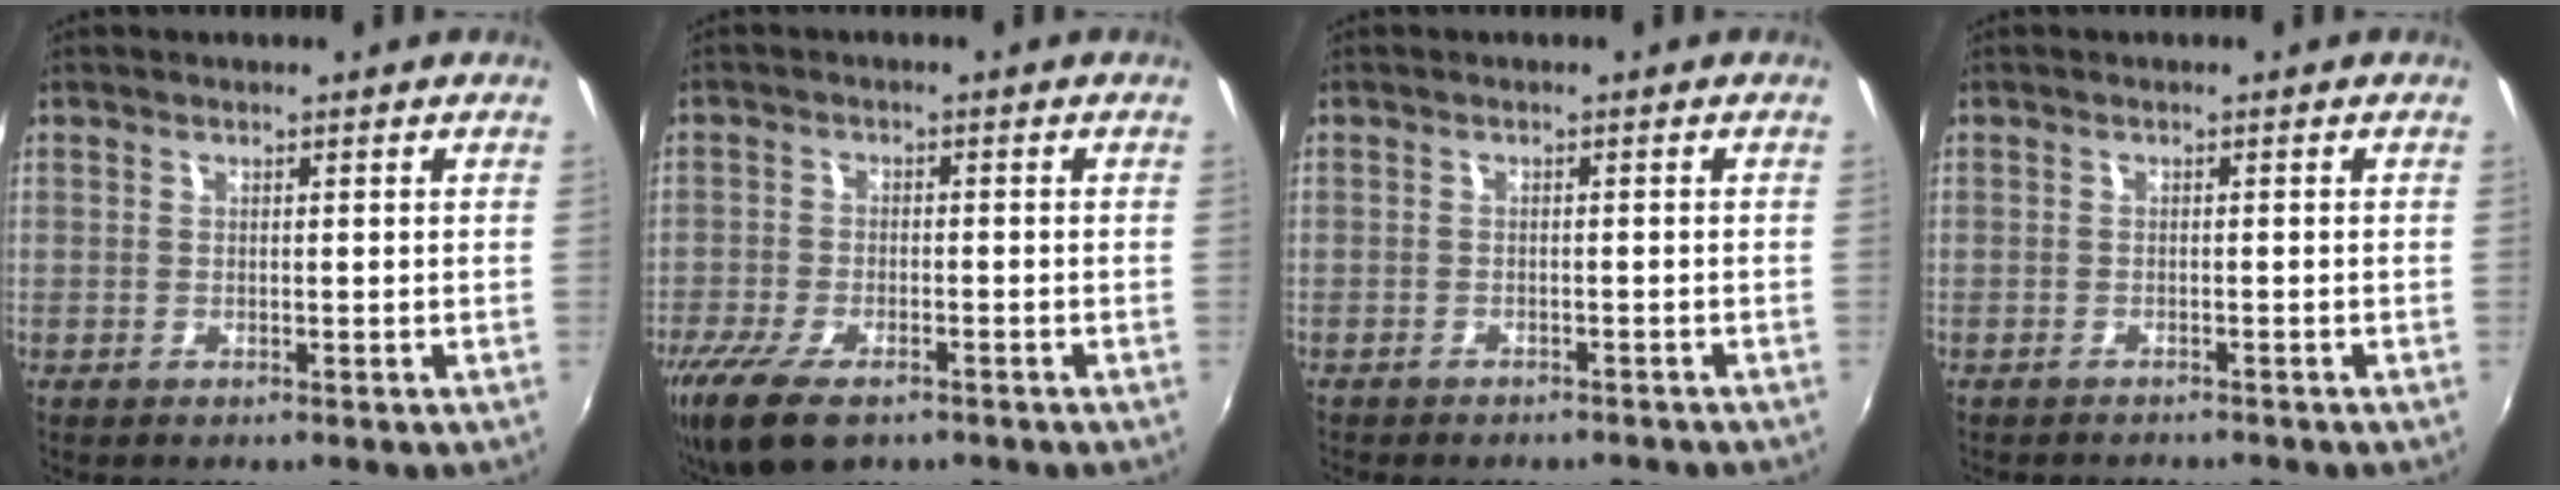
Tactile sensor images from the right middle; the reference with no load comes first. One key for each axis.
{"total": 11.6, "fx": -7.7, "fy": 4.9, "fz": 7.2, "tx": -0.176, "ty": -0.040, "tz": -0.139}
{"total": 5.0, "fx": -4.5, "fy": 1.4, "fz": 1.6, "tx": -0.042, "ty": -0.016, "tz": -0.064}
{"total": 3.0, "fx": -2.9, "fy": 0.5, "fz": 0.7, "tx": -0.022, "ty": -0.014, "tz": -0.047}